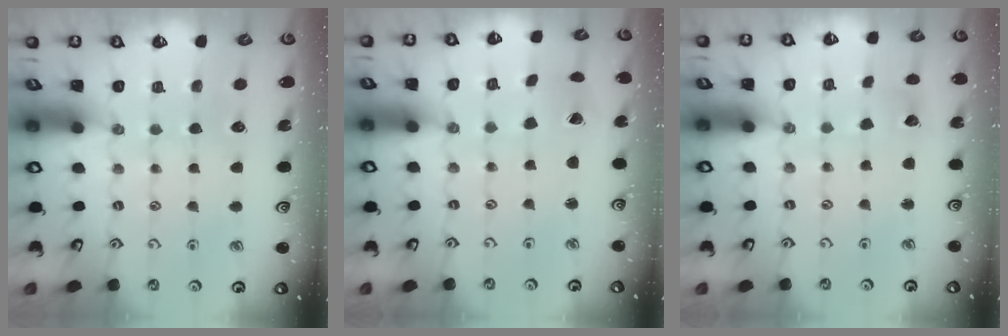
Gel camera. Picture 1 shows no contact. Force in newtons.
{"total": 1.0, "press": 1.0, "slide": 0.1}
{"total": 3.0, "press": 3.0, "slide": 0.4}